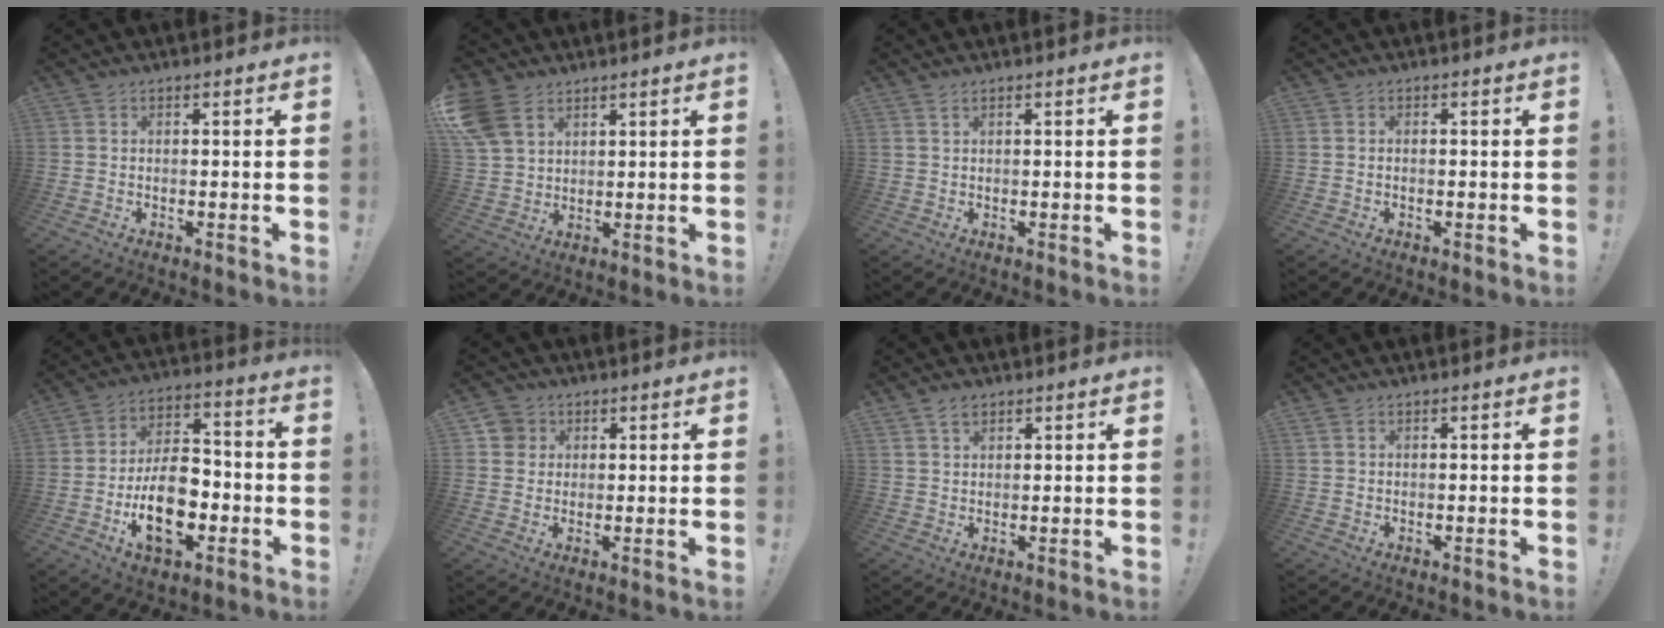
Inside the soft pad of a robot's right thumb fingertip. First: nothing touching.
{"total": 9.7, "force": [5.4, 6.4, 4.9], "torque": [-0.108, -0.015, 0.111]}
{"total": 1.2, "force": [0.8, 0.3, 0.8], "torque": [-0.025, 0.004, 0.017]}
{"total": 0.5, "force": [-0.3, 0.2, 0.4], "torque": [-0.015, 0.002, -0.004]}
{"total": 17.2, "force": [-5.5, 9.8, 13.0], "torque": [-0.230, 0.030, -0.091]}
{"total": 4.4, "force": [1.7, 4.0, 0.8], "torque": [-0.006, -0.005, 0.031]}
{"total": 2.7, "force": [2.0, 1.4, 1.2], "torque": [-0.015, -0.008, 0.034]}
{"total": 0.6, "force": [0.4, 0.3, 0.4], "torque": [-0.010, 0.002, 0.008]}